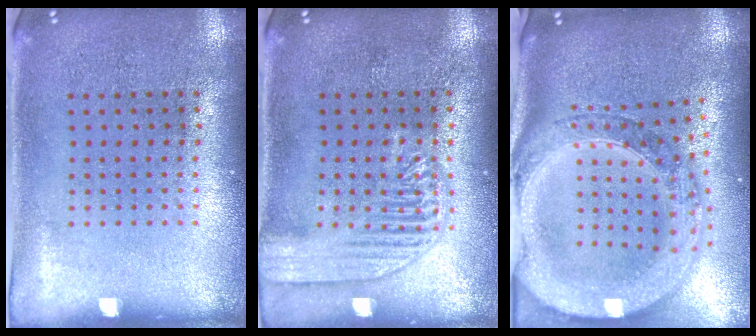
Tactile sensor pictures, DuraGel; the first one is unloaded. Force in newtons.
{"total": 3.0, "press": 3.0, "slide": 0.3}
{"total": 3.8, "press": 3.0, "slide": 2.4}